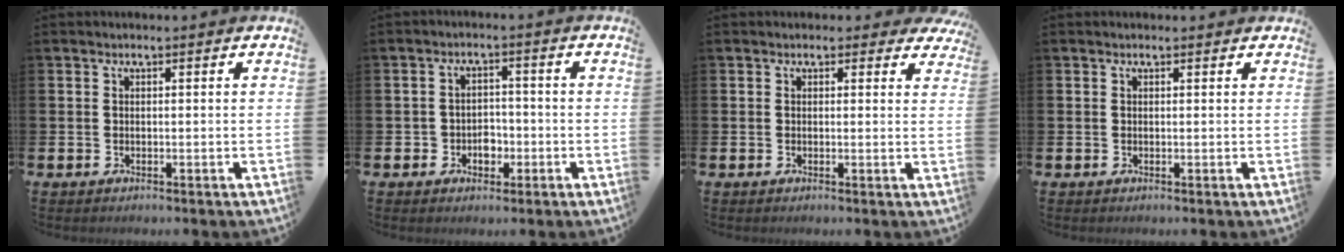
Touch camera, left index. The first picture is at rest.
{"total": 3.0, "force": [-1.3, 2.5, 1.1], "torque": [-0.020, 0.001, -0.032]}
{"total": 1.2, "force": [0.8, 0.8, 0.1], "torque": [0.004, 0.004, 0.011]}
{"total": 0.0}